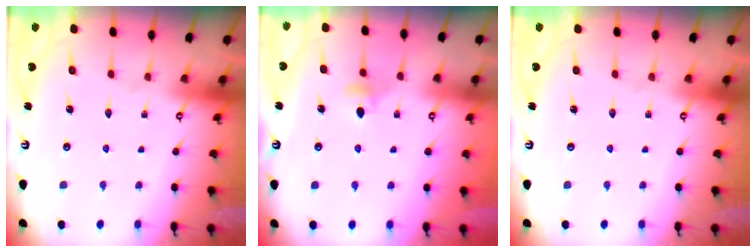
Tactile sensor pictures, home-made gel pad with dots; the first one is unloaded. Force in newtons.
{"total": 4.7, "press": 4.7, "slide": 0.6}
{"total": 0.0}